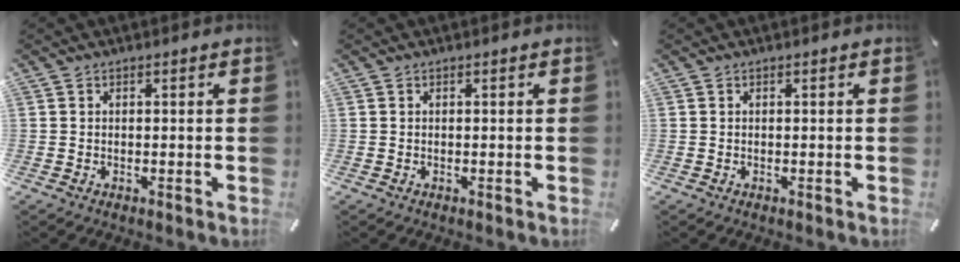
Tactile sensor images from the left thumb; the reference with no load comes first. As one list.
[{"total": 0.0}, {"total": 0.0}]